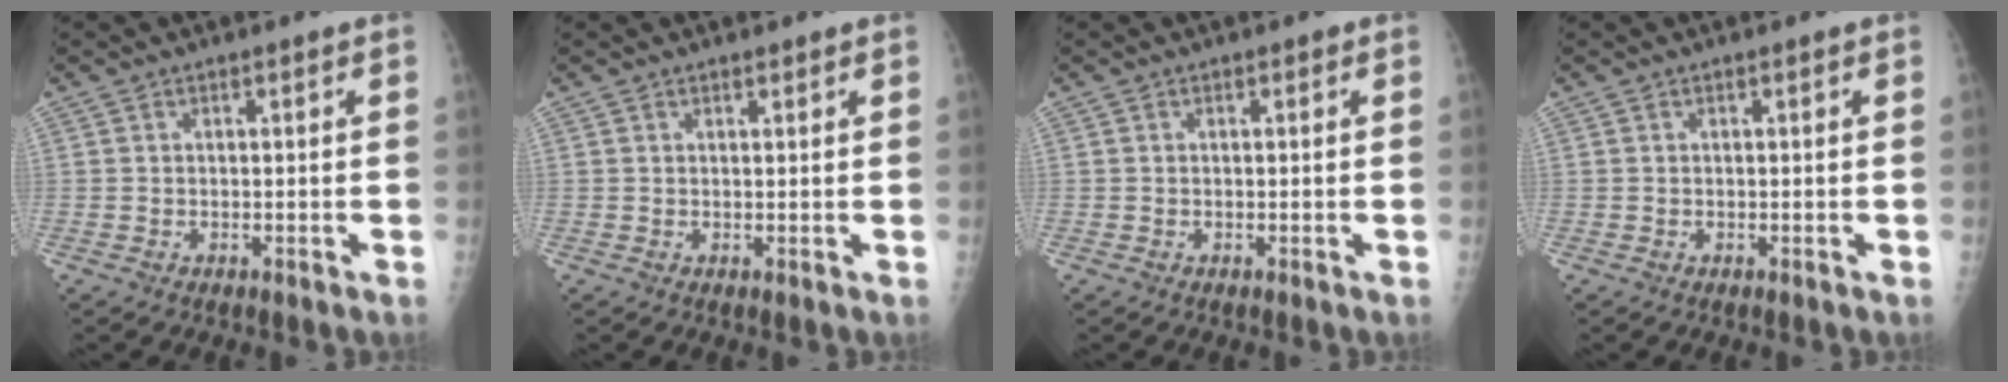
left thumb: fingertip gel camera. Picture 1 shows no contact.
{"total": 0.8, "force": [0.7, 0.2, 0.3], "torque": [-0.005, -0.005, 0.012]}
{"total": 0.0}
{"total": 0.0}